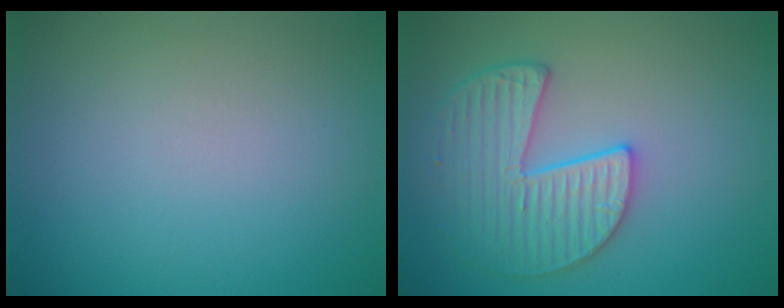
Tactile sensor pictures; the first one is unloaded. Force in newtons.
{"total": 4.2, "press": 4.1, "slide": 1.0}